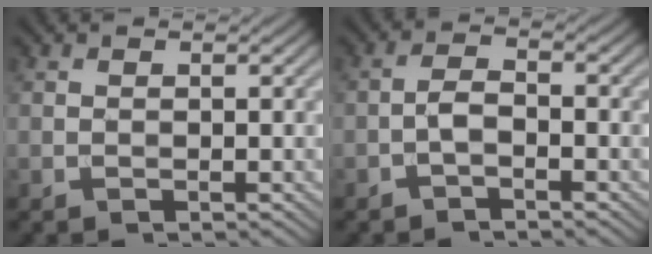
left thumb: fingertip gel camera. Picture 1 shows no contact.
{"total": 2.3, "force": [-1.3, 0.9, 1.7], "torque": [-0.031, 0.007, -0.033]}